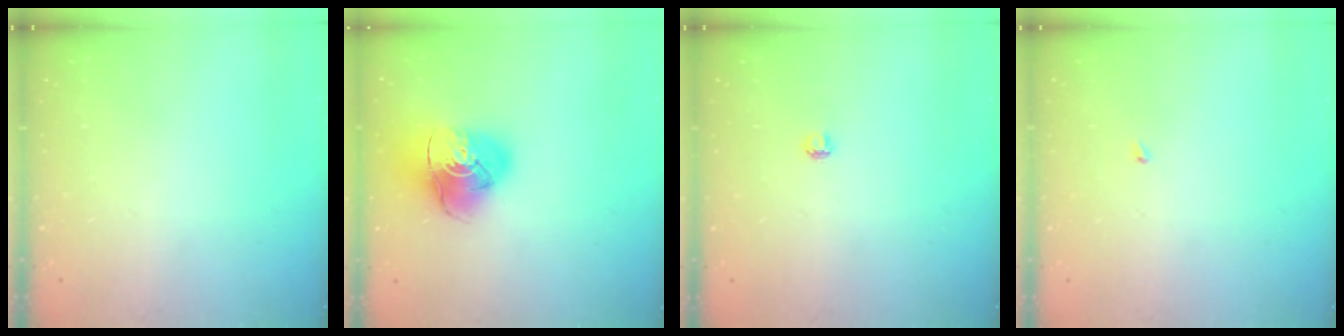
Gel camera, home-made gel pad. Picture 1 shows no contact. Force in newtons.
{"total": 16.1, "press": 16.0, "slide": 2.1}
{"total": 3.2, "press": 3.2, "slide": 0.4}
{"total": 1.9, "press": 1.9, "slide": 0.3}